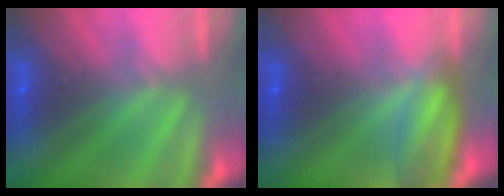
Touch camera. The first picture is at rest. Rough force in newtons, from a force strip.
{"total": 7.4}